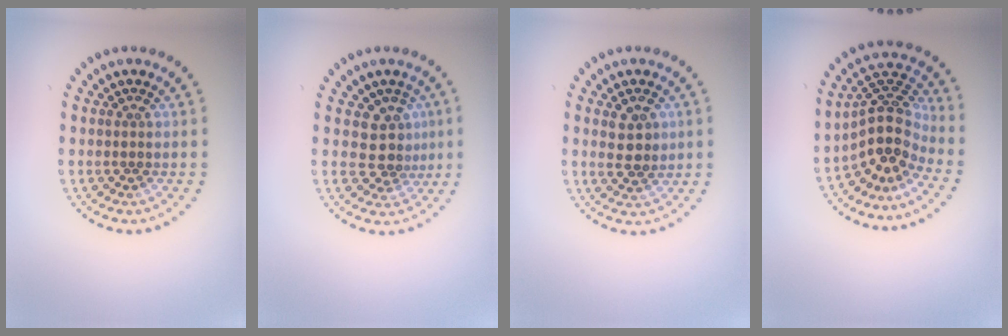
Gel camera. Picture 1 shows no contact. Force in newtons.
{"total": 3.0, "press": 2.4, "slide": 1.8}
{"total": 2.8, "press": 2.8, "slide": 0.4}
{"total": 4.5, "press": 3.4, "slide": 3.0}